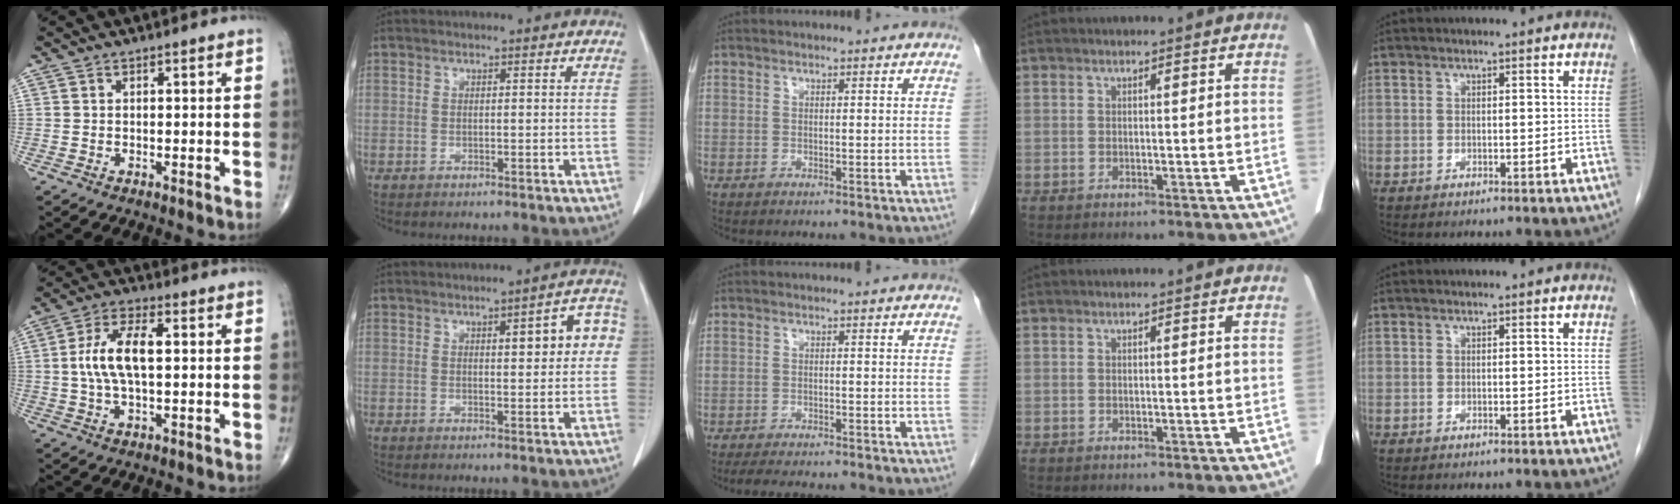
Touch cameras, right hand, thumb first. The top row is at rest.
{"thumb": {"total": 10.0, "force": [0.8, 4.4, 9.0], "torque": [-0.183, 0.015, 0.013]}, "index": {"total": 6.9, "force": [1.5, 2.1, 6.4], "torque": [-0.071, 0.020, 0.014]}, "middle": {"total": 8.1, "force": [-7.1, 1.3, 3.7], "torque": [-0.051, -0.010, -0.100]}}